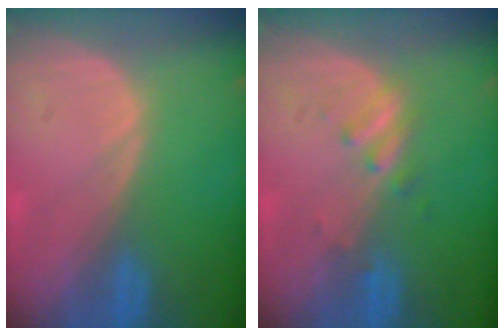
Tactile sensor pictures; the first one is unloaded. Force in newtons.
{"total": 2.3, "press": 2.3, "slide": 0.3}